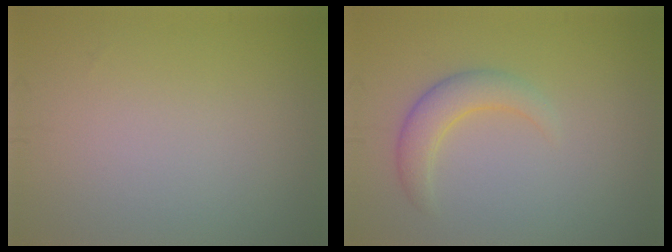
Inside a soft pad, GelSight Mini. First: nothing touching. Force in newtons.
{"total": 2.8, "press": 2.8, "slide": 0.1}